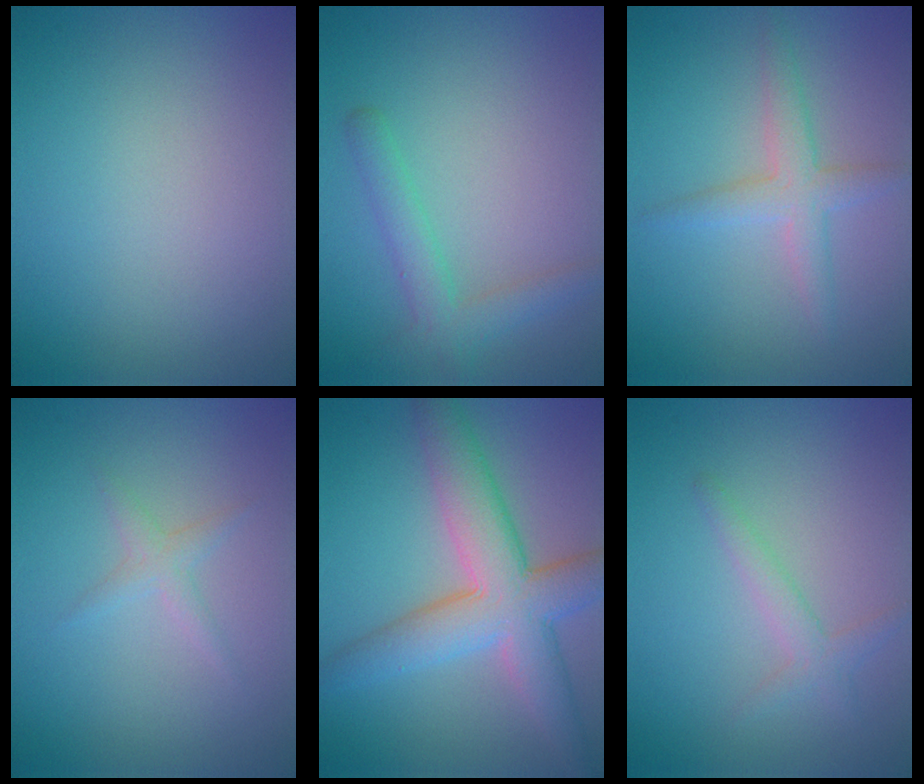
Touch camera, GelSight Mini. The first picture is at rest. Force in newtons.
{"total": 2.7, "press": 2.7, "slide": 0.1}
{"total": 2.7, "press": 2.7, "slide": 0.1}
{"total": 1.8, "press": 1.8, "slide": 0.1}
{"total": 7.7, "press": 7.7, "slide": 0.4}
{"total": 1.9, "press": 1.9, "slide": 0.1}